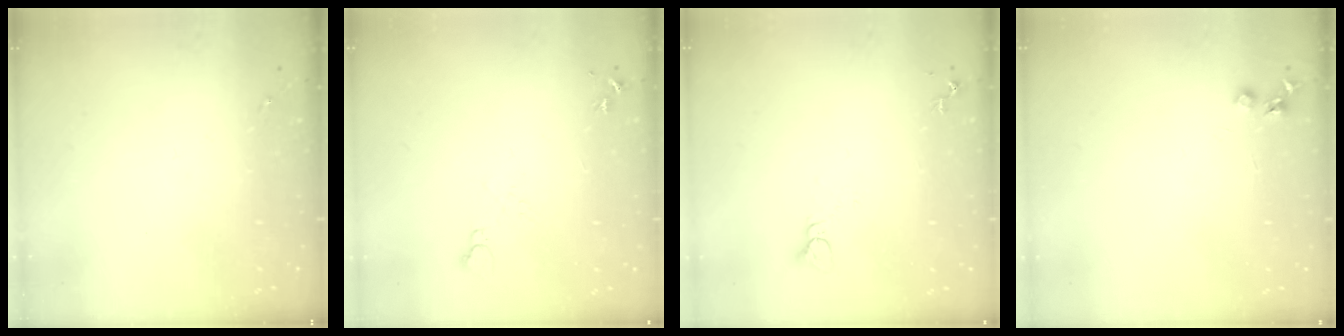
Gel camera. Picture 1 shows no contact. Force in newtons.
{"total": 6.6, "press": 6.6, "slide": 0.8}
{"total": 2.7, "press": 2.7, "slide": 0.2}
{"total": 4.9, "press": 4.9, "slide": 0.6}